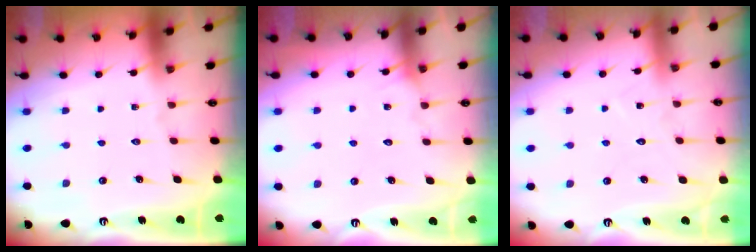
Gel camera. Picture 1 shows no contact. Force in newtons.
{"total": 5.3, "press": 5.2, "slide": 0.5}
{"total": 6.0, "press": 6.0, "slide": 0.7}